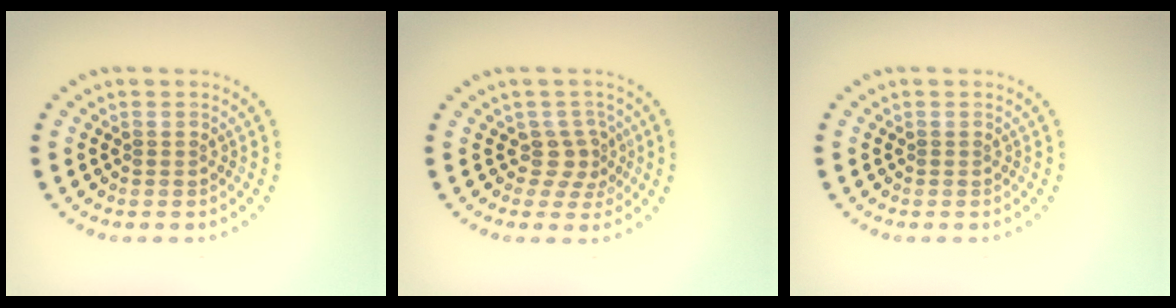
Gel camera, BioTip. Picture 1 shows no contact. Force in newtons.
{"total": 2.2, "press": 1.6, "slide": 1.5}
{"total": 0.0}